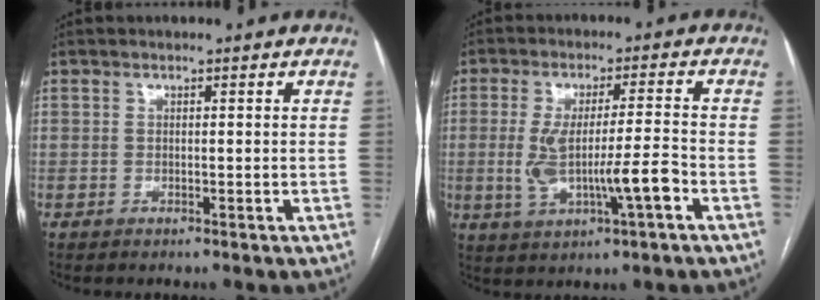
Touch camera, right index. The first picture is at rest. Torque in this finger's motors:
{"motor_torque": [1.00, 0.29, 0.34, 0.12]}